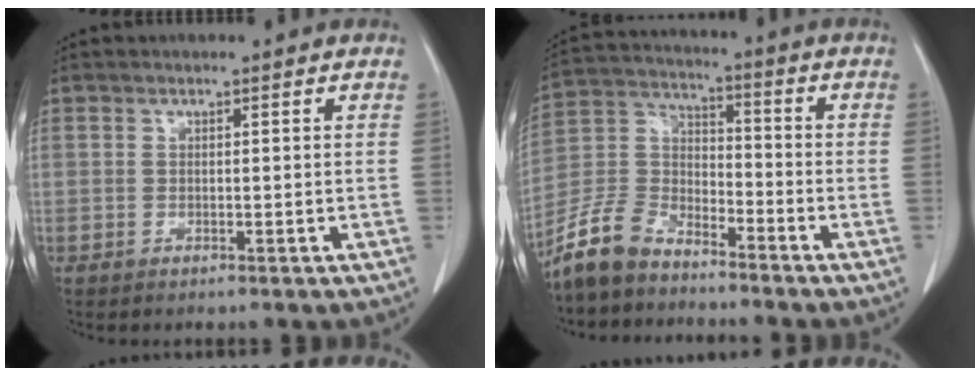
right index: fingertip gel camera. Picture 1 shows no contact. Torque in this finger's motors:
{"motor_torque": [-0.20, -0.42, -0.26, -0.21]}